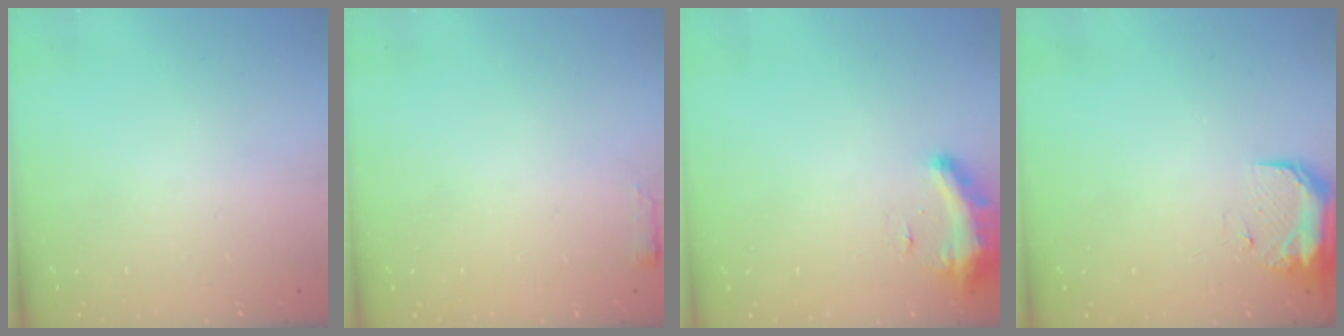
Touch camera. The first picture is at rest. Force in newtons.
{"total": 2.4, "press": 2.4, "slide": 0.4}
{"total": 9.2, "press": 9.1, "slide": 0.5}
{"total": 8.8, "press": 8.7, "slide": 1.2}